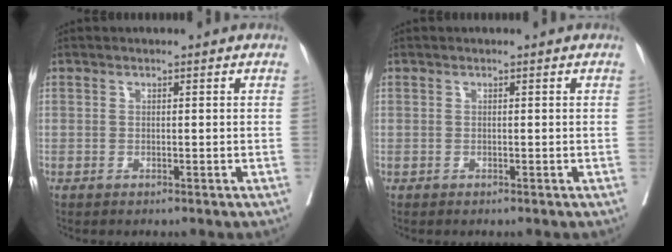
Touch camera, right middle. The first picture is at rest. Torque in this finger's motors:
{"motor_torque": [-0.23, -0.66, -0.03, 0.00]}